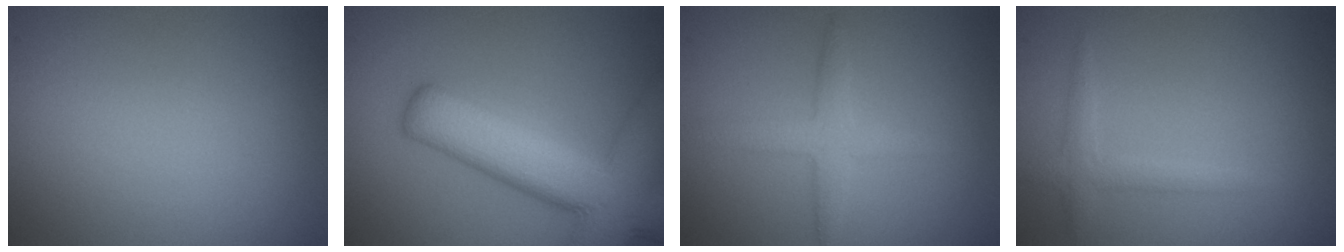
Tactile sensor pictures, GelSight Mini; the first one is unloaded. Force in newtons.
{"total": 10.5, "press": 10.5, "slide": 0.7}
{"total": 2.8, "press": 2.8, "slide": 0.0}
{"total": 1.7, "press": 1.7, "slide": 0.1}